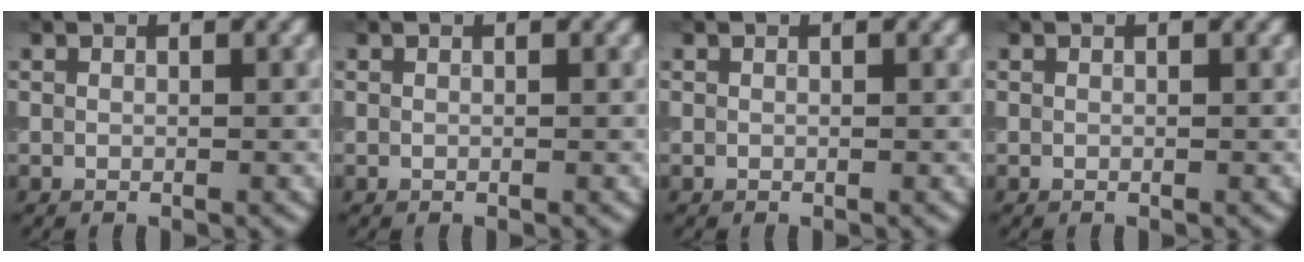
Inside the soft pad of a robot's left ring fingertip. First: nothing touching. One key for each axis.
{"total": 0.0}
{"total": 0.0}
{"total": 0.0}